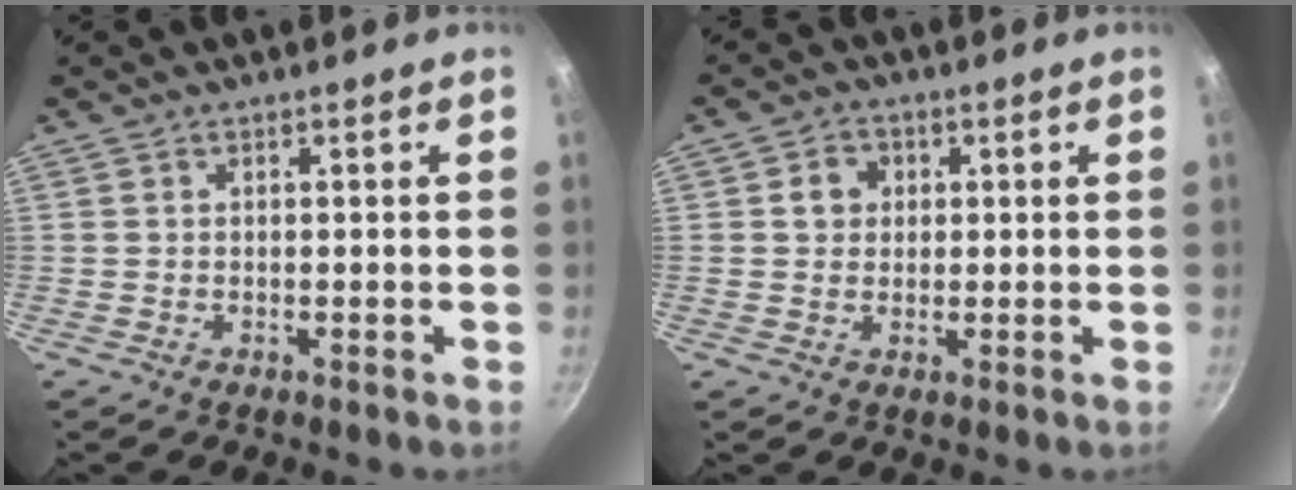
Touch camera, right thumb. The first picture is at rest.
{"total": 4.3, "force": [0.8, 3.8, 1.8], "torque": [-0.005, 0.007, 0.009]}